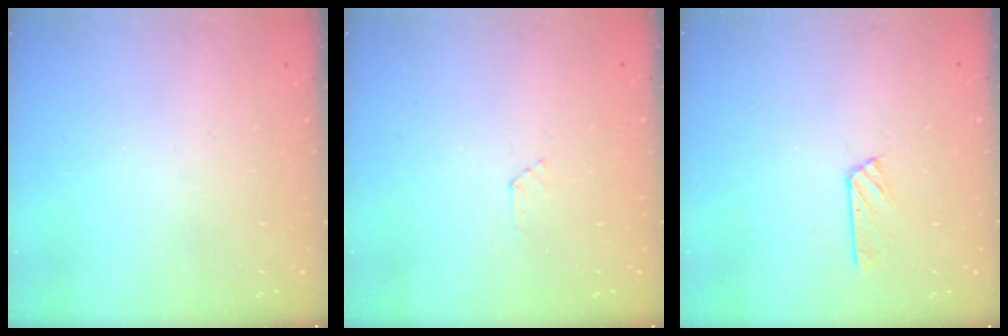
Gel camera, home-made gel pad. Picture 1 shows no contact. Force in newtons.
{"total": 3.0, "press": 3.0, "slide": 0.4}
{"total": 3.5, "press": 3.5, "slide": 0.4}